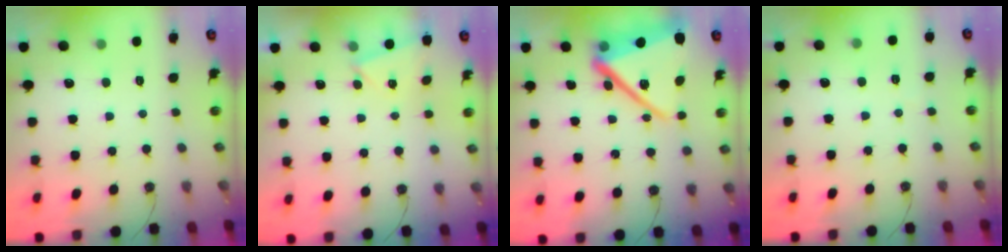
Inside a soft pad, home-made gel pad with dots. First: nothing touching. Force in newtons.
{"total": 2.8, "press": 1.5, "slide": 2.3}
{"total": 22.8, "press": 22.7, "slide": 2.0}
{"total": 1.6, "press": 1.4, "slide": 0.7}